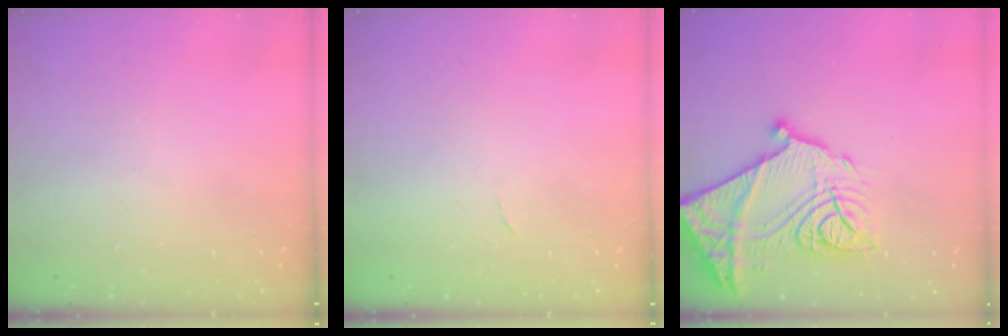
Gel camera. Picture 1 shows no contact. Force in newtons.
{"total": 2.3, "press": 2.3, "slide": 0.4}
{"total": 25.4, "press": 25.3, "slide": 2.5}